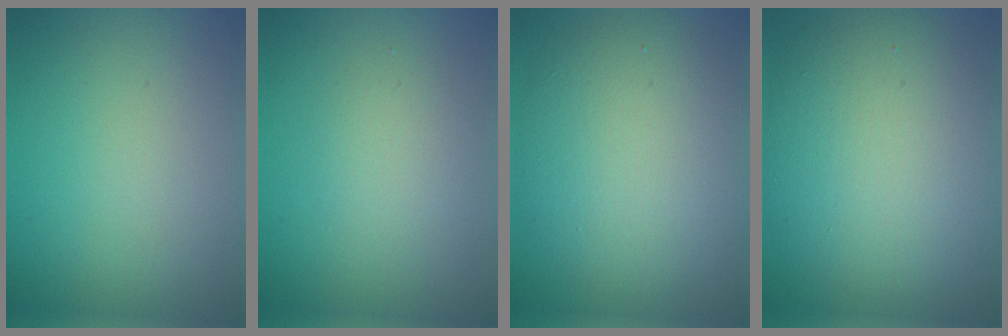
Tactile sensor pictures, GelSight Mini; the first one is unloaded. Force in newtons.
{"total": 2.0, "press": 2.0, "slide": 0.1}
{"total": 9.2, "press": 9.2, "slide": 0.4}
{"total": 11.4, "press": 11.4, "slide": 0.8}